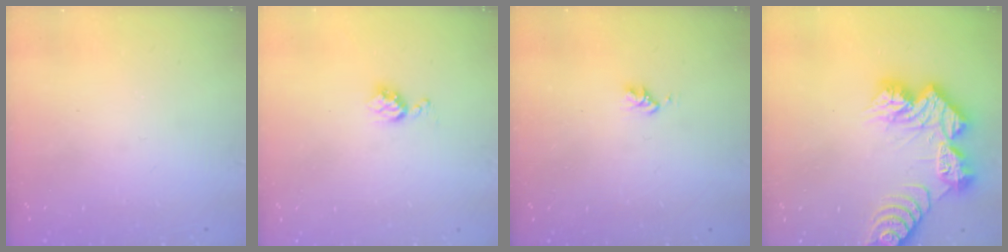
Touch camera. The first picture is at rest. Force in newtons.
{"total": 4.3, "press": 4.3, "slide": 0.5}
{"total": 2.6, "press": 2.6, "slide": 0.4}
{"total": 15.9, "press": 15.8, "slide": 1.3}